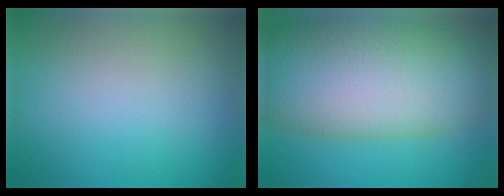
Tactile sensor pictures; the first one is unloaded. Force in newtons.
{"total": 13.6, "press": 13.6, "slide": 0.4}